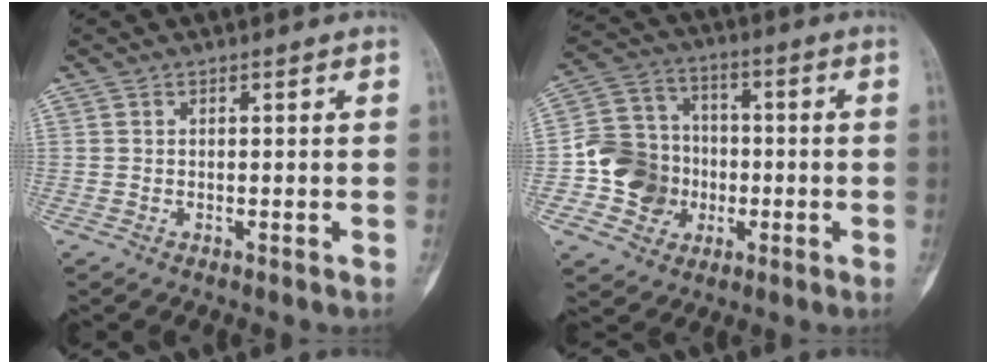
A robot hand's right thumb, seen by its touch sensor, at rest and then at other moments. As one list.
[{"total": 12.4, "force": [-2.7, 11.2, 4.8], "torque": [-0.048, 0.030, -0.051]}]